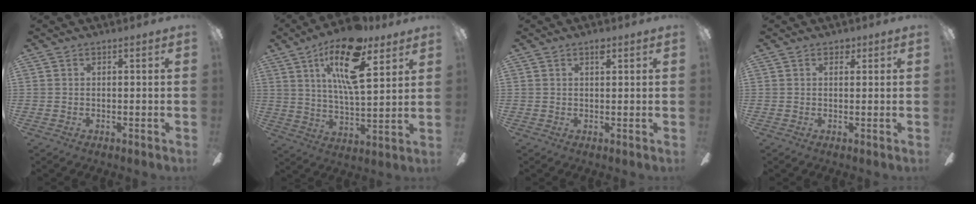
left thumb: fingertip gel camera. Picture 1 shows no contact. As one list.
[{"total": 18.4, "force": [10.2, 6.7, 13.8], "torque": [-0.238, -0.036, 0.167]}, {"total": 1.8, "force": [1.2, 0.7, 1.1], "torque": [-0.009, -0.006, 0.019]}, {"total": 1.6, "force": [1.0, 1.1, 0.7], "torque": [0.001, -0.004, 0.014]}]